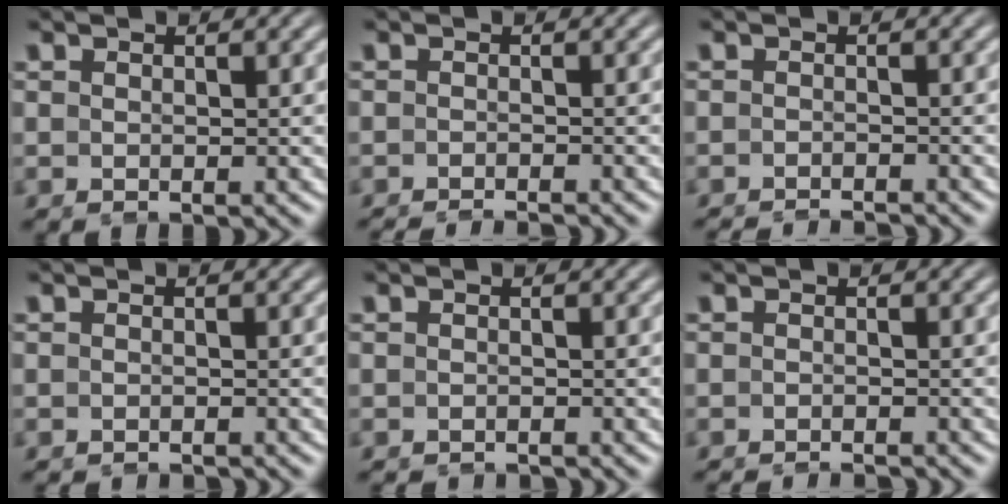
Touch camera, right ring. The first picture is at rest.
{"total": 2.7, "force": [-2.7, 0.2, 0.4], "torque": [-0.004, -0.007, -0.042]}
{"total": 3.1, "force": [-3.1, 0.1, 0.2], "torque": [0.000, -0.009, -0.048]}
{"total": 1.4, "force": [-1.4, 0.0, -0.1], "torque": [-0.002, -0.009, -0.020]}
{"total": 1.4, "force": [-1.3, -0.1, -0.3], "torque": [0.001, -0.010, -0.018]}
{"total": 2.3, "force": [-2.3, 0.1, 0.2], "torque": [-0.005, -0.008, -0.035]}